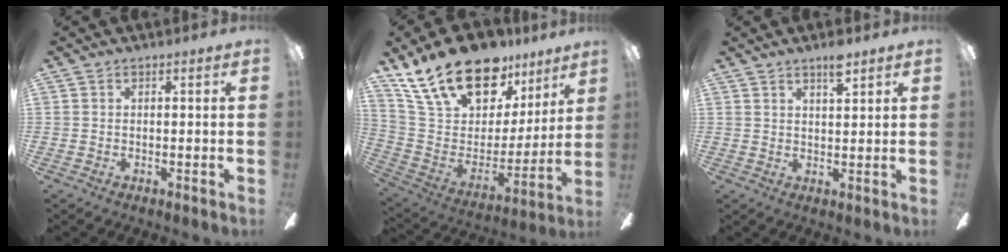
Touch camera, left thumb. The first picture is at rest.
{"total": 23.9, "force": [16.9, 12.1, 12.0], "torque": [-0.210, -0.106, 0.311]}
{"total": 4.3, "force": [3.3, 0.9, 2.5], "torque": [-0.032, -0.018, 0.052]}